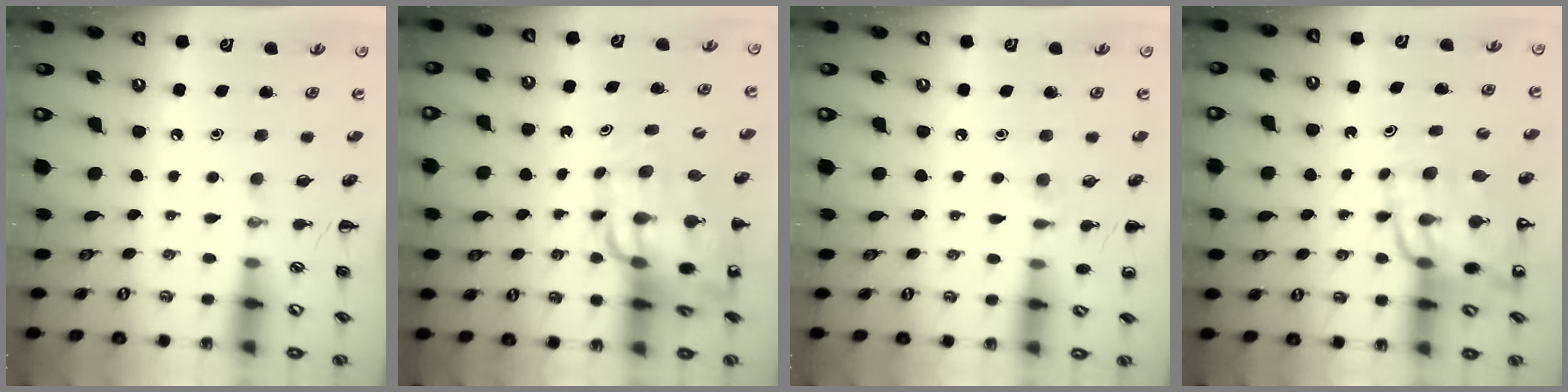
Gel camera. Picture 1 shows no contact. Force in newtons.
{"total": 15.0, "press": 14.4, "slide": 4.1}
{"total": 6.2, "press": 5.9, "slide": 1.9}
{"total": 14.1, "press": 13.6, "slide": 3.7}